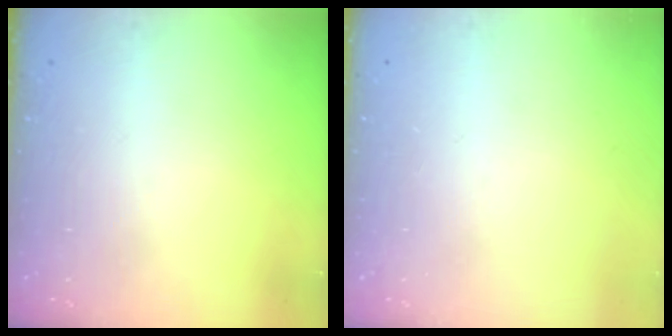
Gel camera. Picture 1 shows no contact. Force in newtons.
{"total": 0.0}